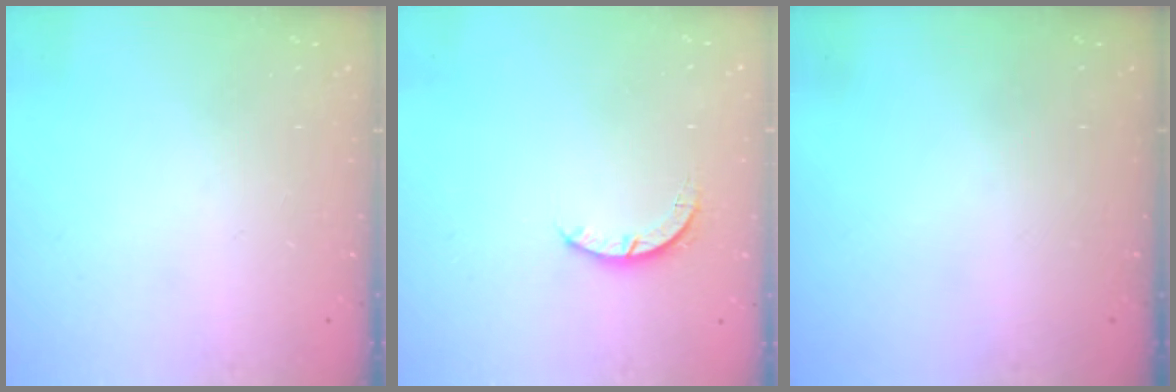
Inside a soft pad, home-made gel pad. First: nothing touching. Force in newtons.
{"total": 2.7, "press": 2.7, "slide": 0.4}
{"total": 0.0}